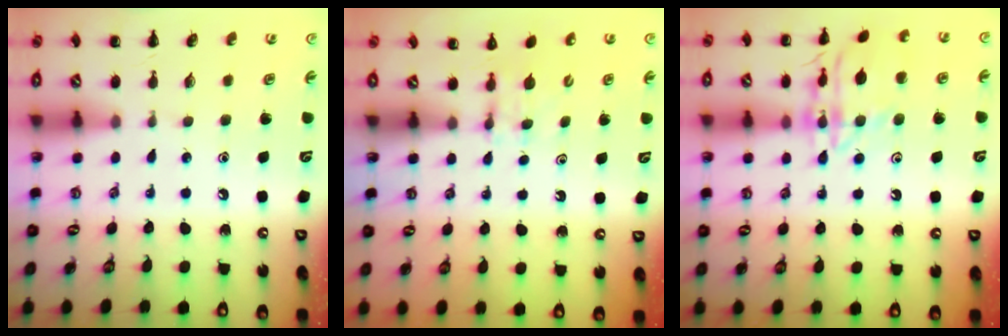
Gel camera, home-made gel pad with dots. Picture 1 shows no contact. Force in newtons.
{"total": 3.7, "press": 3.3, "slide": 1.5}
{"total": 13.9, "press": 13.9, "slide": 0.1}